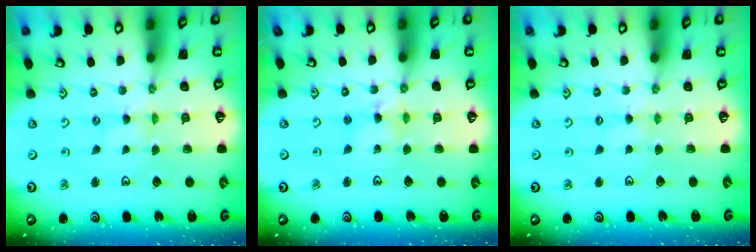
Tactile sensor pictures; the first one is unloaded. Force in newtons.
{"total": 4.7, "press": 4.6, "slide": 0.6}
{"total": 2.8, "press": 2.8, "slide": 0.3}